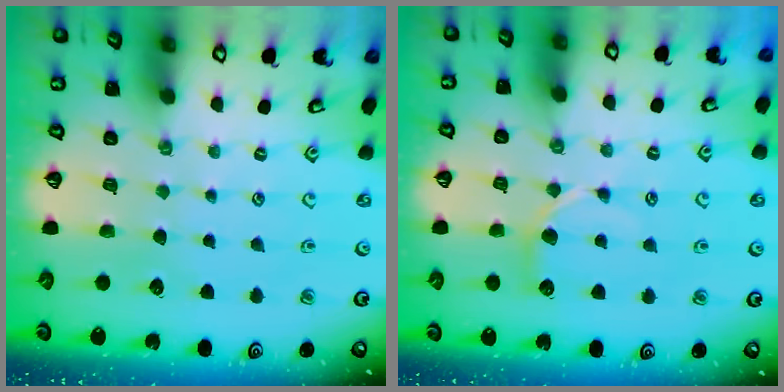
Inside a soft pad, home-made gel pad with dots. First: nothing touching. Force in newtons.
{"total": 5.6, "press": 5.5, "slide": 0.8}